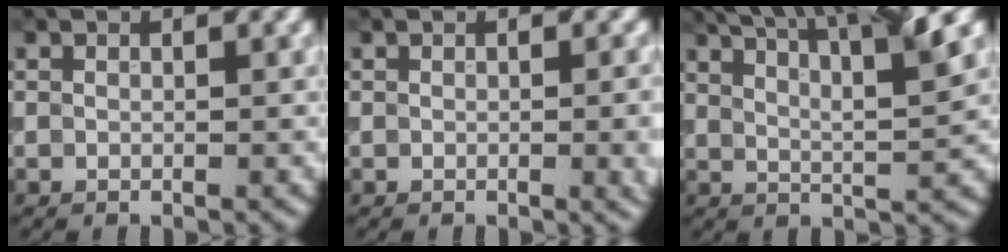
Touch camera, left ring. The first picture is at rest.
{"total": 3.2, "force": [-0.3, 1.1, 3.0], "torque": [-0.024, 0.005, -0.007]}
{"total": 9.5, "force": [6.5, 2.1, 6.6], "torque": [-0.081, 0.031, 0.059]}